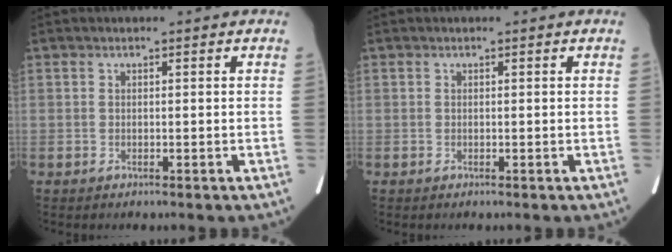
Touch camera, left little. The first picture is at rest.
{"total": 0.0}